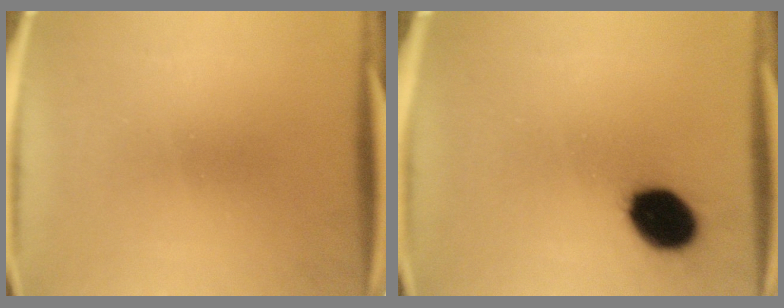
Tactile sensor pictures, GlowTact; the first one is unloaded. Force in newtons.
{"total": 12.1}